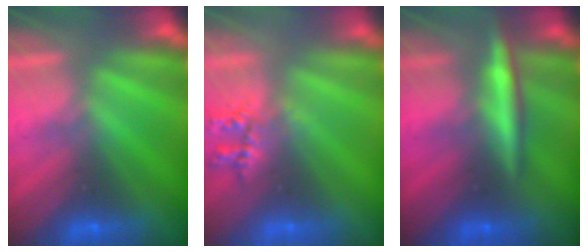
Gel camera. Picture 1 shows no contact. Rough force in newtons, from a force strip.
{"total": 2.2}
{"total": 2.7}